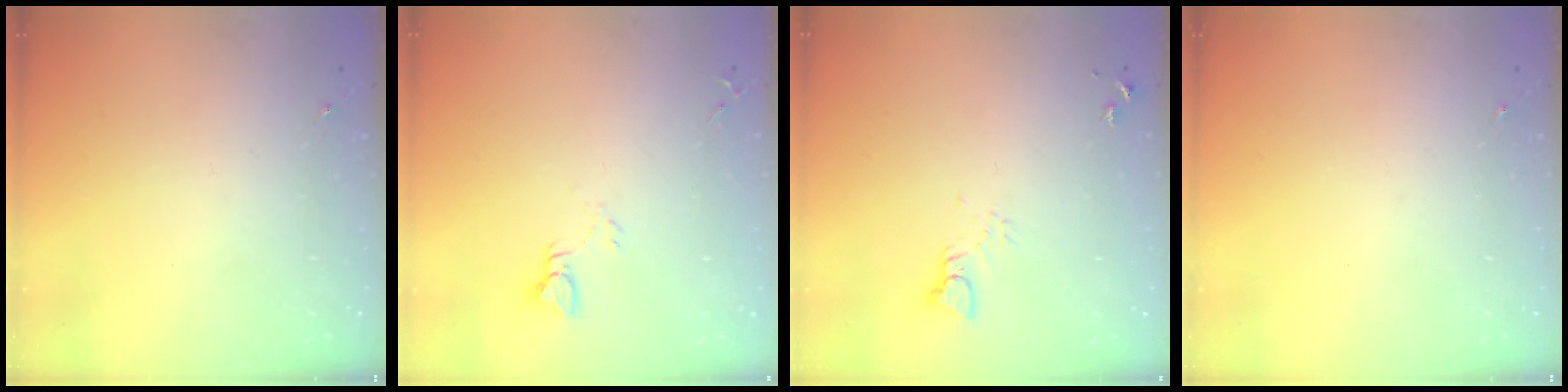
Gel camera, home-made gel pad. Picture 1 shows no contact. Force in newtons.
{"total": 2.8, "press": 2.8, "slide": 0.2}
{"total": 3.1, "press": 3.1, "slide": 0.3}
{"total": 0.0}